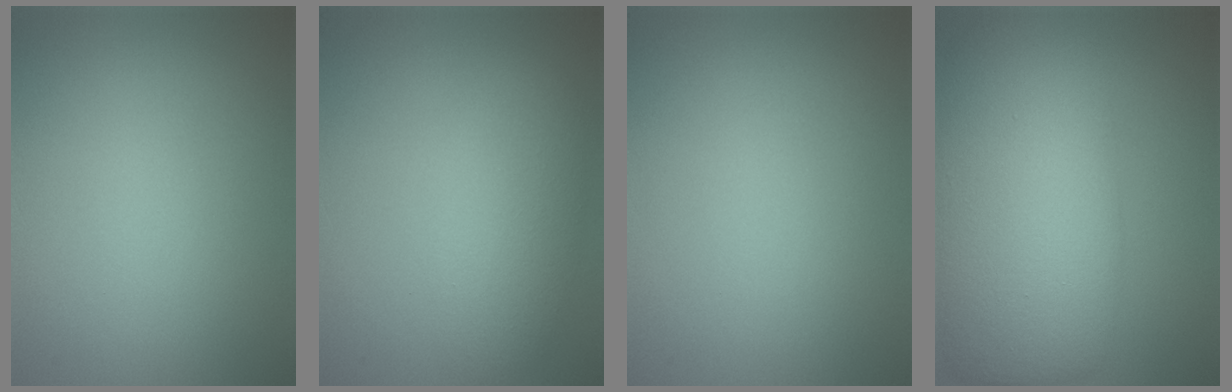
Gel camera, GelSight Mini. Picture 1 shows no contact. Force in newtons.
{"total": 4.2, "press": 4.2, "slide": 0.3}
{"total": 0.0}
{"total": 11.8, "press": 11.8, "slide": 0.2}